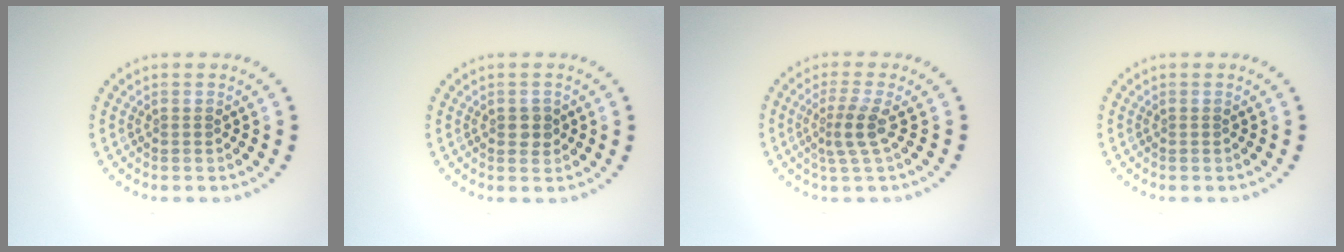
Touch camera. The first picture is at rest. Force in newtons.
{"total": 1.5, "press": 1.4, "slide": 0.1}
{"total": 2.5, "press": 1.8, "slide": 1.8}
{"total": 0.0}